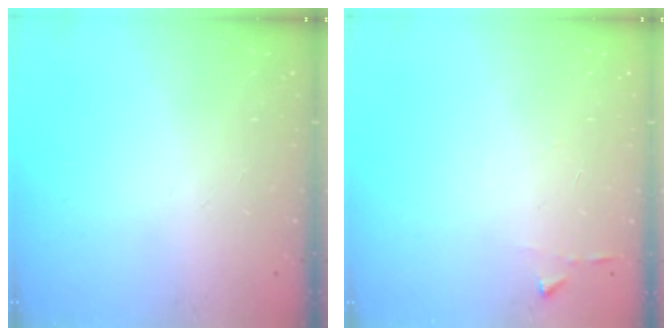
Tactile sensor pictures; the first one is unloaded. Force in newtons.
{"total": 2.9, "press": 2.9, "slide": 0.3}